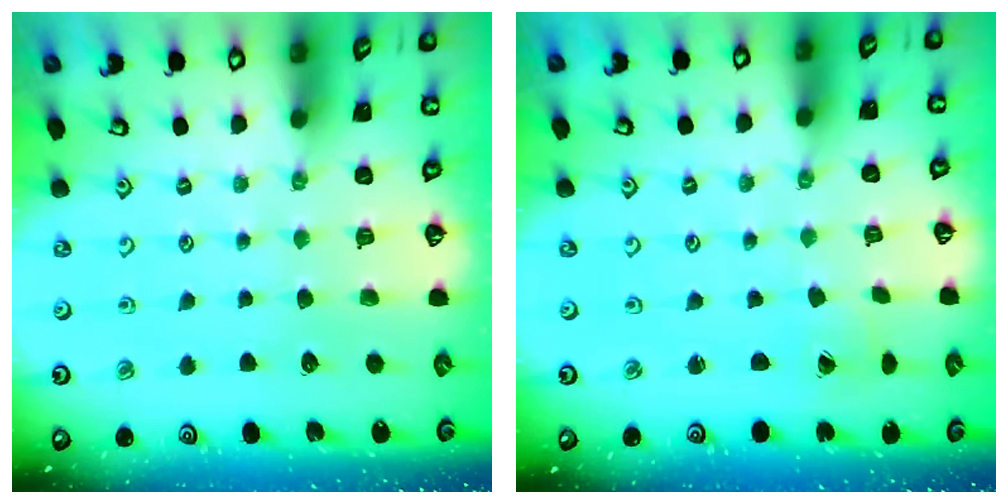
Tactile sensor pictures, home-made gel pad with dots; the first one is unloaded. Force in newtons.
{"total": 1.5, "press": 1.5, "slide": 0.0}